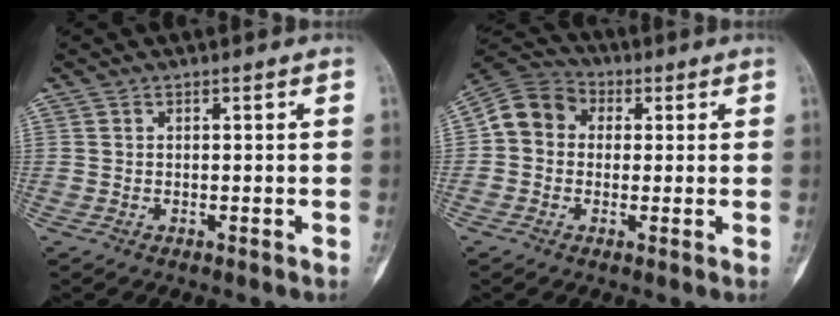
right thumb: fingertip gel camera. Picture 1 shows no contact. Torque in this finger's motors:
{"motor_torque": [0.71, 0.60, 0.66, 0.06, -0.03]}